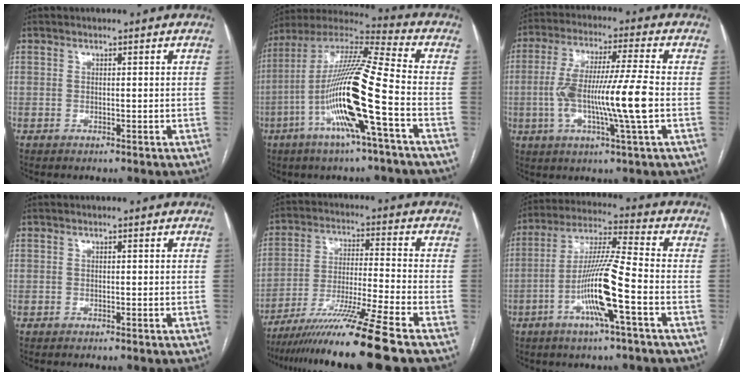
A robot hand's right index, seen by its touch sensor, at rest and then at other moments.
{"total": 18.8, "force": [-5.6, 0.0, 17.9], "torque": [-0.356, -0.006, -0.114]}
{"total": 13.4, "force": [-1.9, -0.1, 13.3], "torque": [-0.255, 0.000, -0.041]}
{"total": 0.0}
{"total": 14.6, "force": [-11.4, -3.1, 8.6], "torque": [-0.146, -0.035, -0.195]}
{"total": 12.4, "force": [-4.3, -0.4, 11.6], "torque": [-0.226, 0.000, -0.086]}